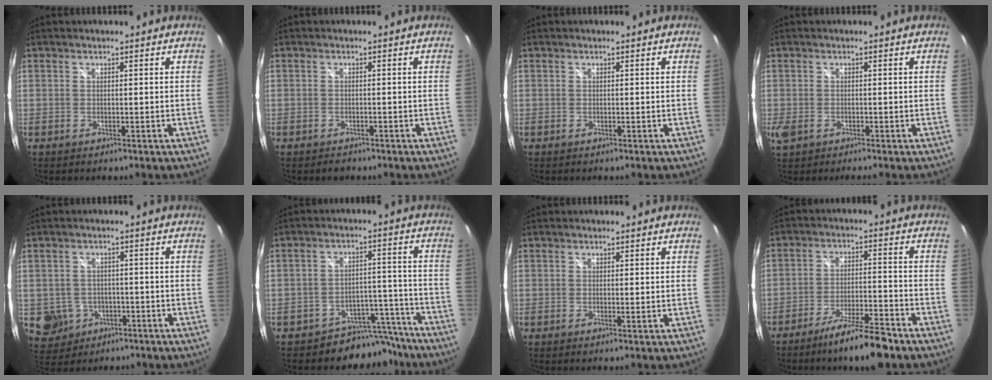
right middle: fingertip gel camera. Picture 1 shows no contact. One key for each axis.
{"total": 1.9, "fx": -1.4, "fy": 1.1, "fz": 0.5, "tx": -0.012, "ty": -0.004, "tz": -0.020}
{"total": 0.0}
{"total": 2.4, "fx": -1.1, "fy": 1.2, "fz": 1.7, "tx": -0.037, "ty": -0.010, "tz": -0.020}
{"total": 7.8, "fx": -2.6, "fy": 7.1, "fz": 2.1, "tx": -0.065, "ty": 0.002, "tz": -0.020}
{"total": 9.3, "fx": -8.2, "fy": 4.4, "fz": 0.2, "tx": 0.007, "ty": 0.044, "tz": -0.106}
{"total": 0.6, "fx": 0.3, "fy": -0.3, "fz": 0.5, "tx": -0.008, "ty": -0.003, "tz": 0.003}
{"total": 10.9, "fx": -8.7, "fy": 1.2, "fz": 6.4, "tx": -0.123, "ty": -0.009, "tz": -0.141}